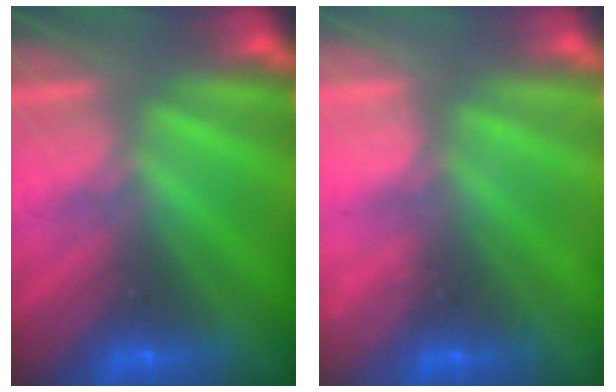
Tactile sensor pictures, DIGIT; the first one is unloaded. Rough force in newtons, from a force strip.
{"total": 2.3}